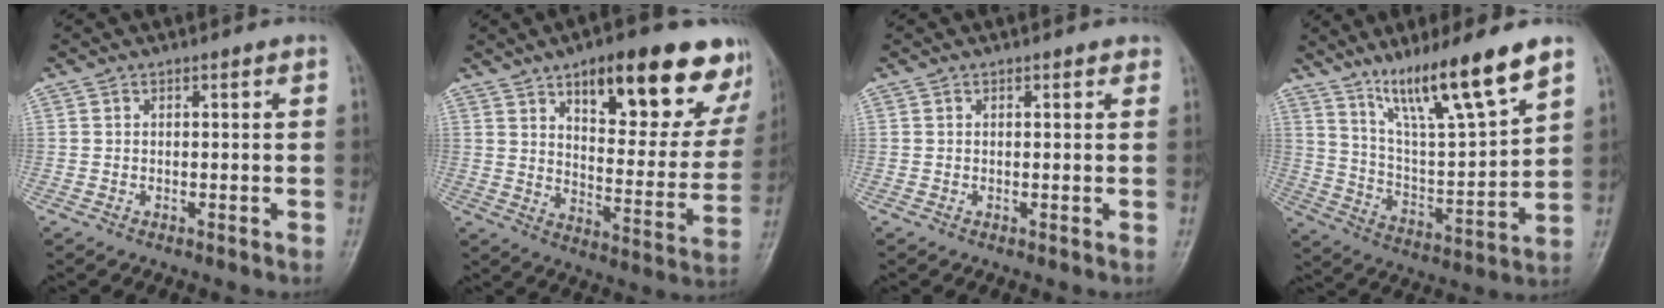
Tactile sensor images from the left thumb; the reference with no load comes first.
{"total": 23.5, "force": [14.0, 9.2, 16.4], "torque": [-0.161, -0.045, 0.198]}
{"total": 0.8, "force": [0.5, 0.4, 0.4], "torque": [-0.003, -0.002, 0.002]}
{"total": 17.3, "force": [11.8, 1.9, 12.5], "torque": [-0.201, -0.062, 0.216]}